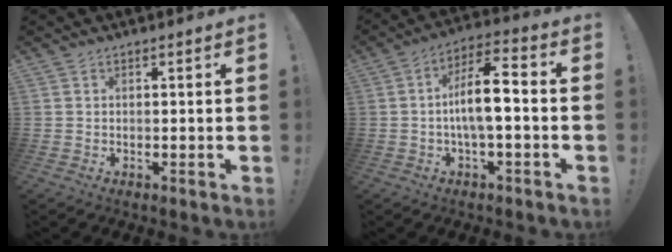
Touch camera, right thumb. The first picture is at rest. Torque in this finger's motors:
{"motor_torque": [0.18, 0.26, 0.14, -0.05, 0.09]}